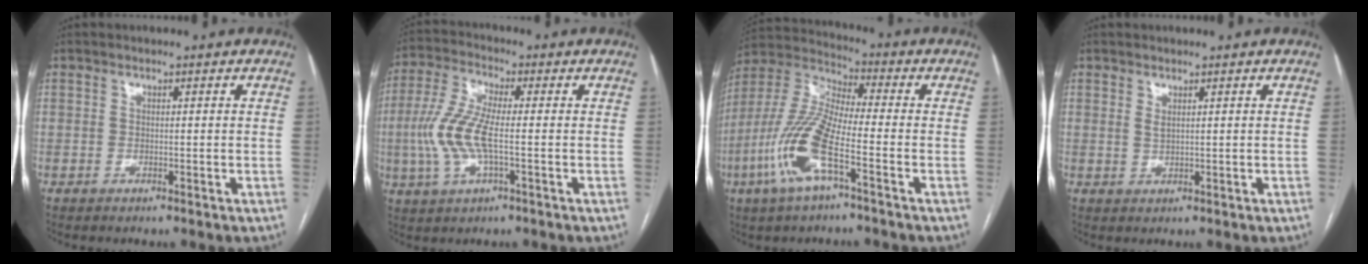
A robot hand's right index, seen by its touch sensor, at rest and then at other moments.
{"total": 9.5, "force": [-1.2, 2.3, 9.1], "torque": [-0.212, 0.004, -0.026]}
{"total": 13.6, "force": [-5.1, 2.7, 12.3], "torque": [-0.275, -0.003, -0.105]}
{"total": 1.0, "force": [0.6, 0.2, 0.8], "torque": [-0.017, -0.003, 0.015]}